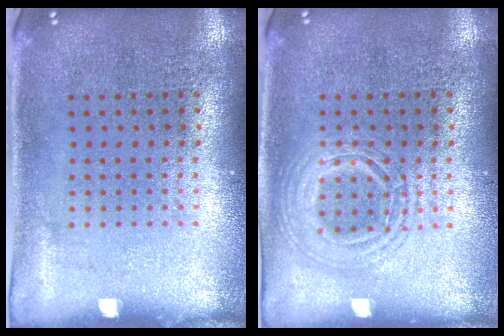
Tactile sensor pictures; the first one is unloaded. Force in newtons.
{"total": 2.5, "press": 2.5, "slide": 0.3}